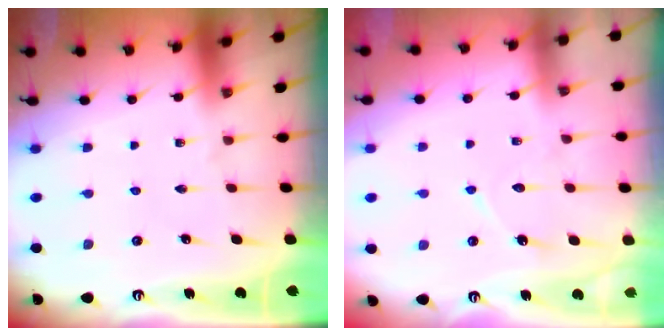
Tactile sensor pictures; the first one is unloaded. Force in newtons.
{"total": 7.5, "press": 7.5, "slide": 0.6}